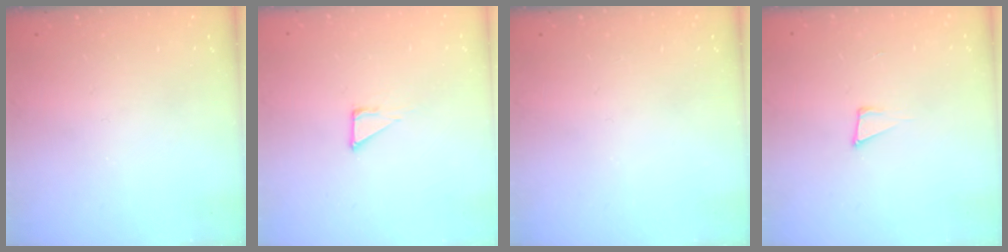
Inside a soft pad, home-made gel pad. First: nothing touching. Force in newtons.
{"total": 5.1, "press": 5.0, "slide": 0.4}
{"total": 0.0}
{"total": 4.6, "press": 3.2, "slide": 3.3}